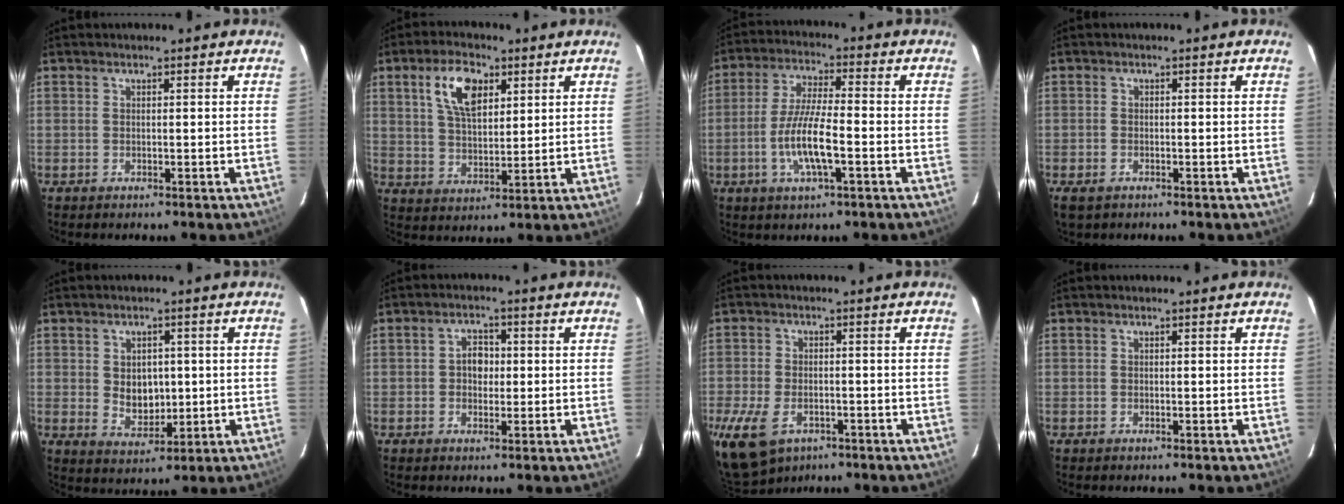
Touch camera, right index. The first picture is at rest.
{"total": 9.4, "force": [4.2, 4.7, 7.0], "torque": [-0.130, 0.017, 0.080]}
{"total": 9.7, "force": [-3.1, 1.9, 8.9], "torque": [-0.181, -0.004, -0.059]}
{"total": 3.0, "force": [-1.9, 1.7, 1.6], "torque": [-0.038, -0.009, -0.035]}
{"total": 6.1, "force": [0.4, 4.8, 3.7], "torque": [-0.063, -0.002, 0.019]}
{"total": 3.3, "force": [0.0, 2.7, 1.9], "torque": [-0.030, 0.011, 0.000]}
{"total": 11.2, "force": [-6.0, 6.9, 6.4], "torque": [-0.163, -0.031, -0.102]}
{"total": 0.0}